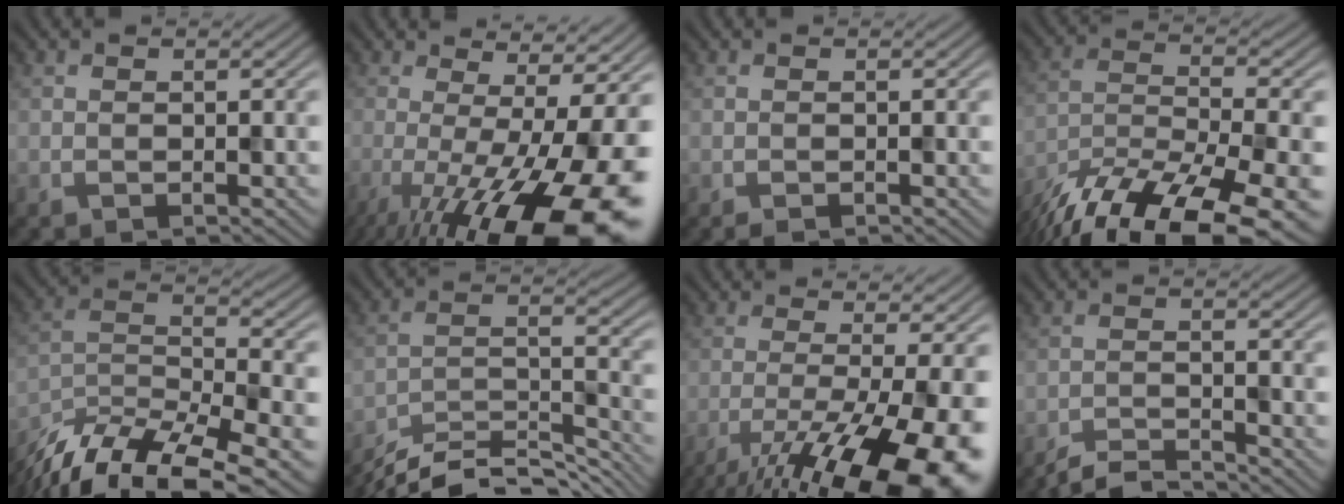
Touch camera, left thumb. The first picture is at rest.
{"total": 19.1, "force": [-5.8, 5.6, 17.3], "torque": [-0.246, -0.018, -0.084]}
{"total": 0.7, "force": [-0.5, 0.3, 0.4], "torque": [-0.007, -0.003, -0.007]}
{"total": 16.7, "force": [-12.6, 5.0, 9.8], "torque": [-0.204, -0.048, -0.196]}
{"total": 13.6, "force": [-10.6, 3.8, 7.7], "torque": [-0.163, -0.010, -0.187]}
{"total": 11.8, "force": [-10.4, 2.5, 5.0], "torque": [-0.096, 0.000, -0.172]}
{"total": 17.2, "force": [-9.0, 4.5, 13.9], "torque": [-0.221, -0.022, -0.134]}
{"total": 4.1, "force": [-3.9, 0.4, 1.4], "torque": [-0.020, 0.000, -0.080]}